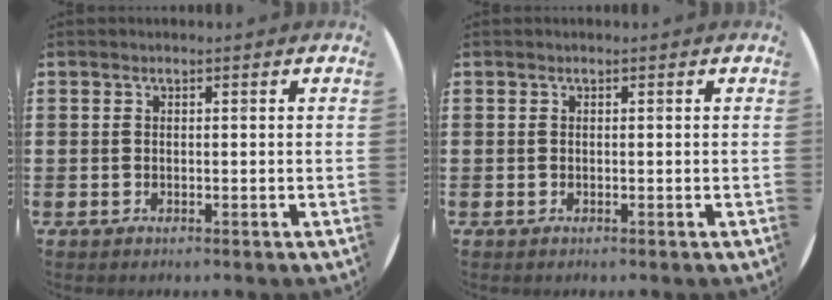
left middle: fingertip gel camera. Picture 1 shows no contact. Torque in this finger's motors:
{"motor_torque": [0.37, -0.33, 0.04, 0.02]}